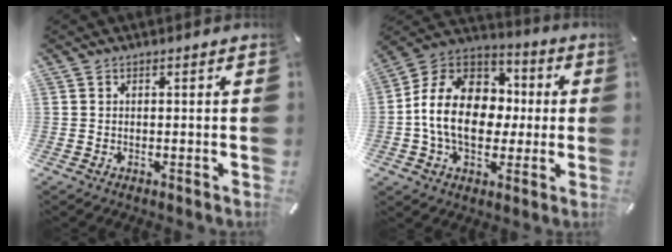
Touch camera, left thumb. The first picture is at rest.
{"total": 17.4, "force": [-1.2, 13.5, 10.8], "torque": [-0.218, 0.012, -0.021]}